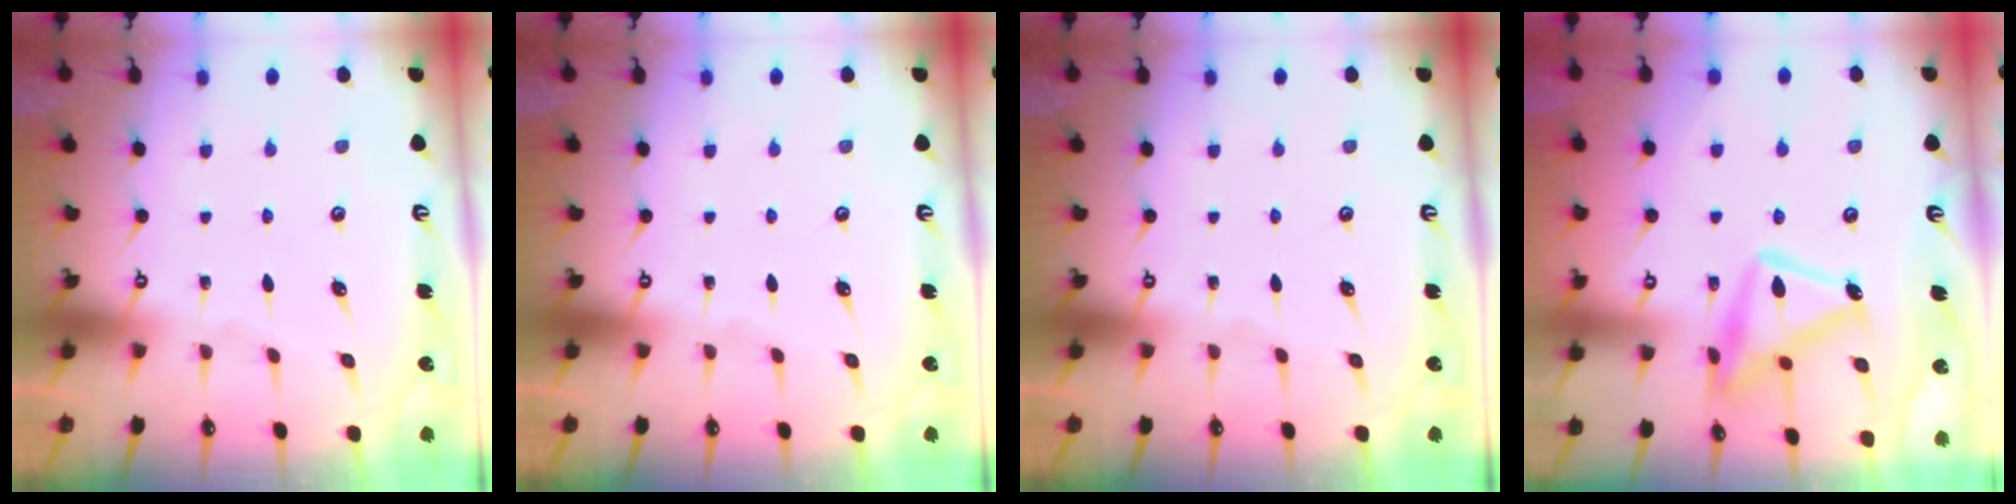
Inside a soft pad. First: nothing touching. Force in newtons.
{"total": 0.0}
{"total": 0.0}
{"total": 15.5, "press": 15.5, "slide": 1.2}